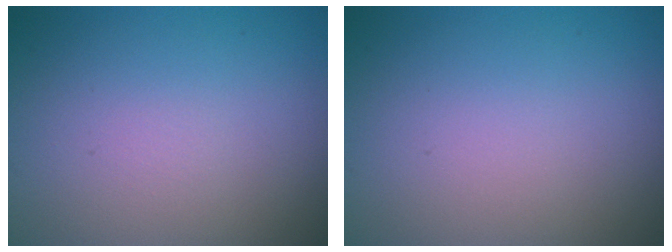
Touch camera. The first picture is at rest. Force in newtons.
{"total": 0.0}